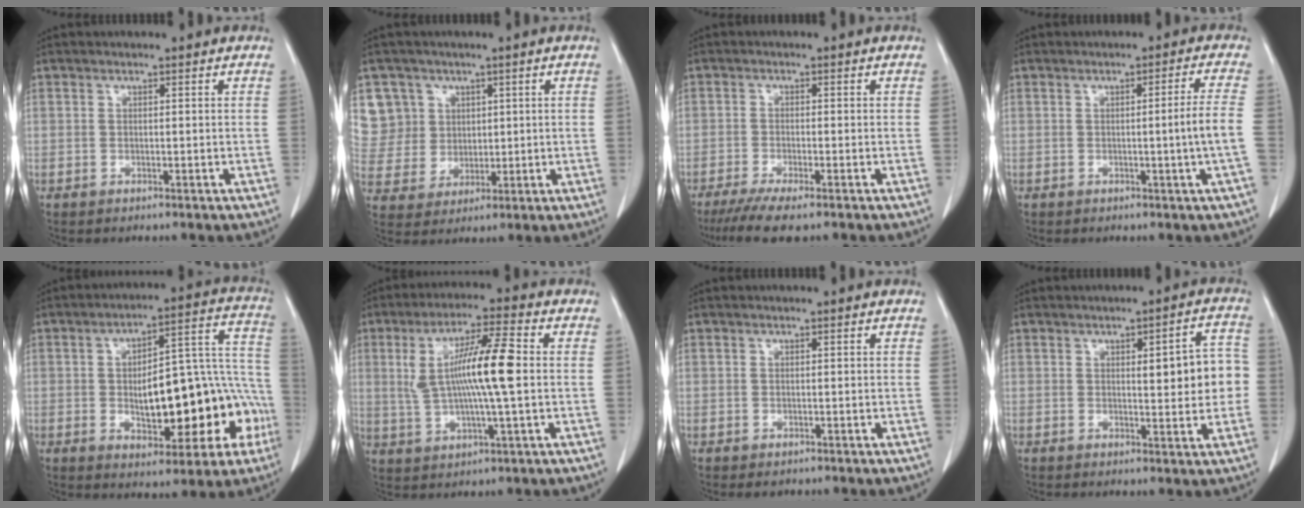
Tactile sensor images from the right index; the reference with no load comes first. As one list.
[{"total": 9.0, "force": [3.8, 8.2, 0.2], "torque": [-0.005, 0.026, 0.088]}, {"total": 6.7, "force": [-5.1, 0.5, 4.4], "torque": [-0.071, -0.017, -0.081]}, {"total": 4.6, "force": [-0.9, -1.5, 4.3], "torque": [-0.061, -0.005, -0.013]}, {"total": 19.3, "force": [-4.1, 7.7, 17.2], "torque": [-0.209, 0.050, -0.040]}, {"total": 11.8, "force": [1.1, 0.9, 11.7], "torque": [-0.227, 0.011, 0.019]}, {"total": 0.9, "force": [-0.5, 0.6, 0.2], "torque": [-0.007, 0.001, -0.004]}, {"total": 7.6, "force": [0.4, 2.1, 7.3], "torque": [-0.088, 0.016, 0.006]}]